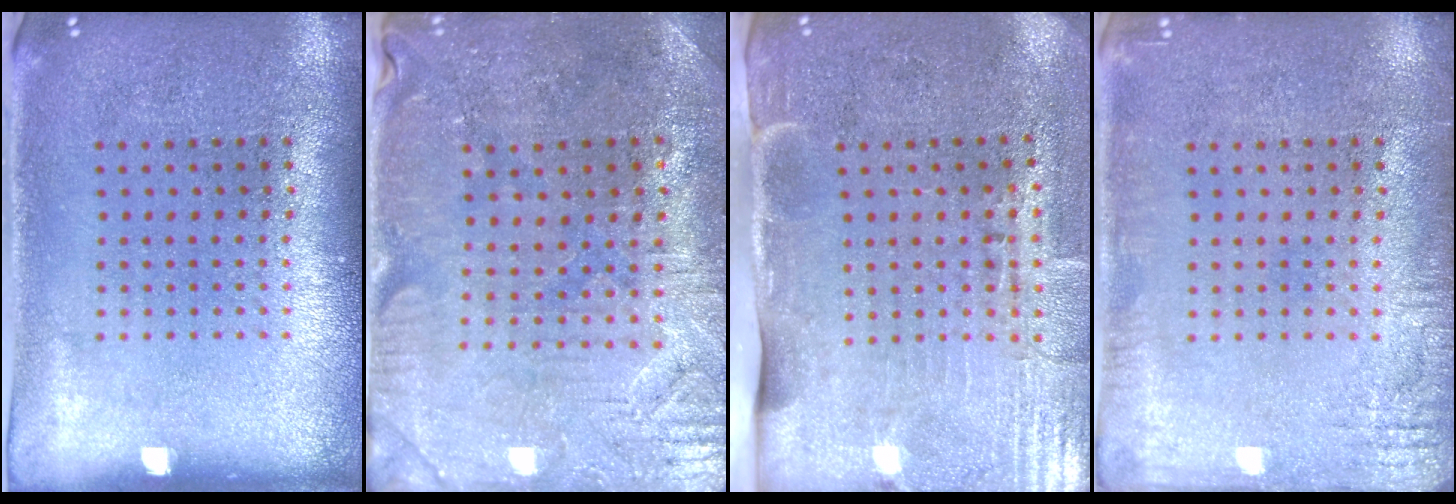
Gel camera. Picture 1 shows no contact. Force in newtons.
{"total": 0.9, "press": 0.8, "slide": 0.4}
{"total": 4.5, "press": 3.7, "slide": 2.6}
{"total": 2.0, "press": 2.0, "slide": 0.2}